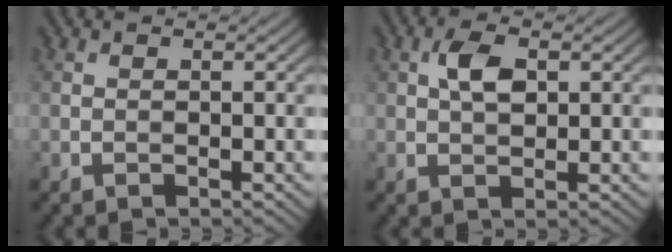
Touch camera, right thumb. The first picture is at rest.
{"total": 3.8, "force": [1.0, 2.0, 3.0], "torque": [-0.063, 0.006, 0.015]}